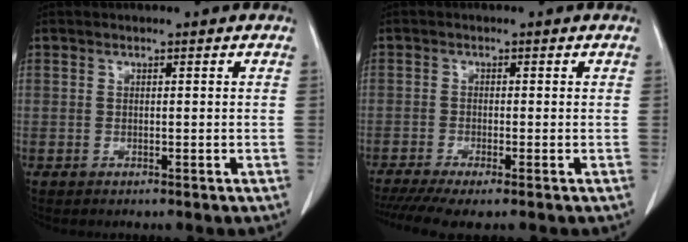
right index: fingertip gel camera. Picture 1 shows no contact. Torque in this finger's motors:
{"motor_torque": [0.74, -0.83, 0.36, 0.09]}